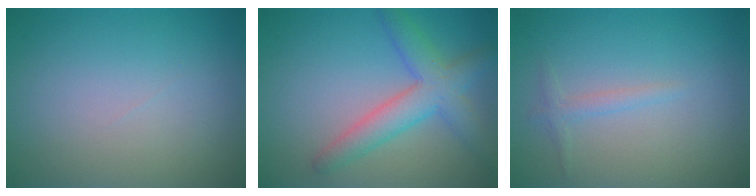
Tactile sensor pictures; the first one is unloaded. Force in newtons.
{"total": 4.9, "press": 4.9, "slide": 0.2}
{"total": 1.1, "press": 1.1, "slide": 0.0}